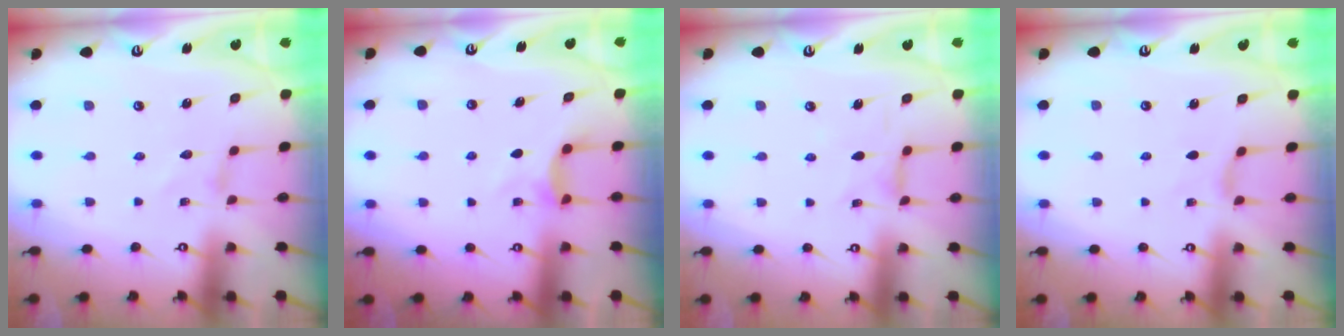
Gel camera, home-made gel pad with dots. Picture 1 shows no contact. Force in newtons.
{"total": 4.7, "press": 4.7, "slide": 0.6}
{"total": 2.6, "press": 2.6, "slide": 0.5}
{"total": 2.0, "press": 1.9, "slide": 0.6}